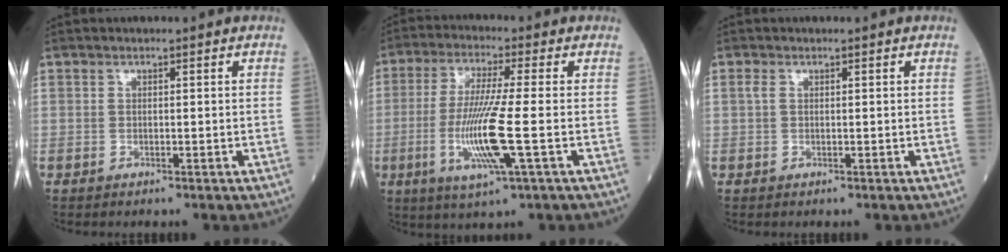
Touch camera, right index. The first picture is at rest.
{"total": 11.0, "force": [-2.5, -0.3, 10.7], "torque": [-0.222, -0.019, -0.052]}
{"total": 0.7, "force": [0.3, 0.4, 0.6], "torque": [-0.018, 0.009, 0.005]}